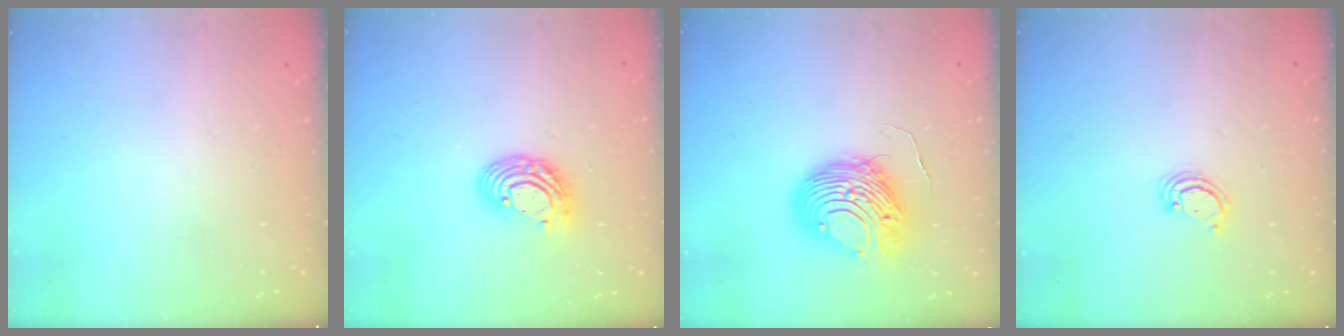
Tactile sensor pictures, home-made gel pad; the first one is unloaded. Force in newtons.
{"total": 9.9, "press": 9.9, "slide": 0.8}
{"total": 10.6, "press": 10.5, "slide": 1.4}
{"total": 2.6, "press": 2.6, "slide": 0.3}